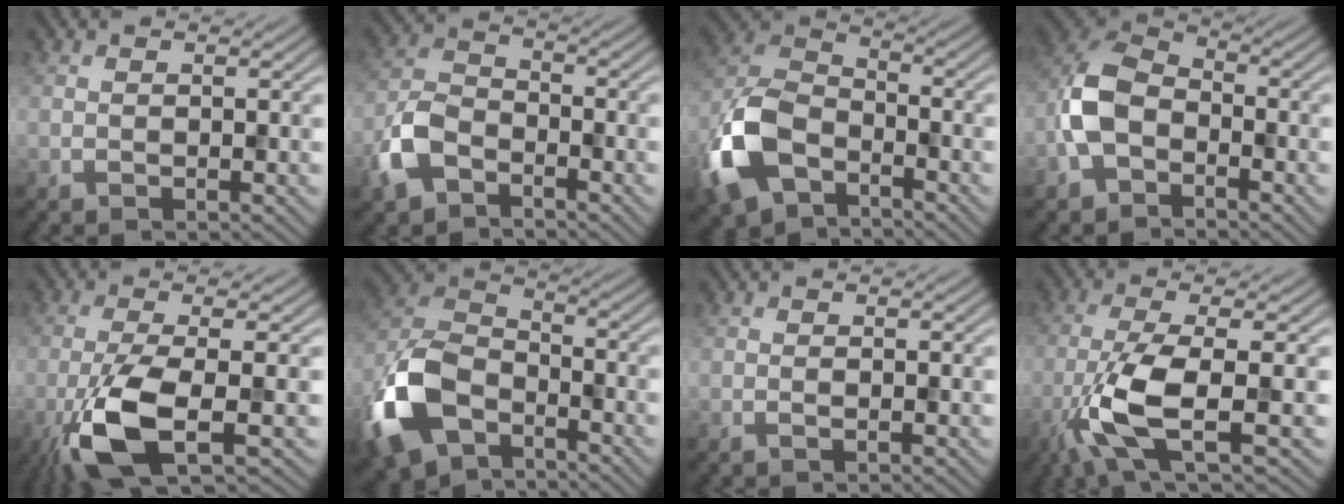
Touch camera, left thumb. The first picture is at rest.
{"total": 6.5, "force": [-3.8, 3.7, 3.7], "torque": [-0.085, 0.001, -0.091]}
{"total": 11.9, "force": [-6.3, 6.8, 7.4], "torque": [-0.184, -0.010, -0.142]}
{"total": 7.7, "force": [-2.8, 4.9, 5.2], "torque": [-0.119, 0.009, -0.071]}
{"total": 8.9, "force": [-3.4, 2.0, 7.9], "torque": [-0.158, 0.000, -0.078]}
{"total": 13.2, "force": [-7.1, 7.6, 8.1], "torque": [-0.205, -0.017, -0.154]}
{"total": 0.6, "force": [-0.2, 0.0, 0.5], "torque": [-0.012, -0.001, -0.004]}
{"total": 8.6, "force": [-2.7, 2.0, 8.0], "torque": [-0.161, -0.001, -0.065]}